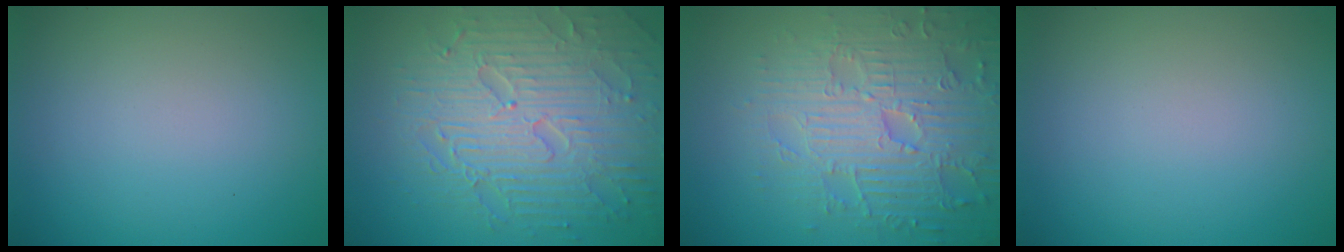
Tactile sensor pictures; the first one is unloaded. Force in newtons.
{"total": 8.9, "press": 6.3, "slide": 6.4}
{"total": 7.0, "press": 5.6, "slide": 4.3}
{"total": 0.0}